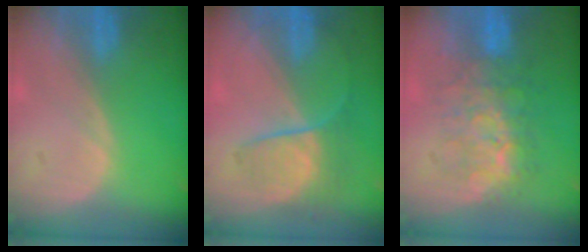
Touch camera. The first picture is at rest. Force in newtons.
{"total": 6.6, "press": 6.2, "slide": 2.3}
{"total": 7.7, "press": 7.6, "slide": 1.4}